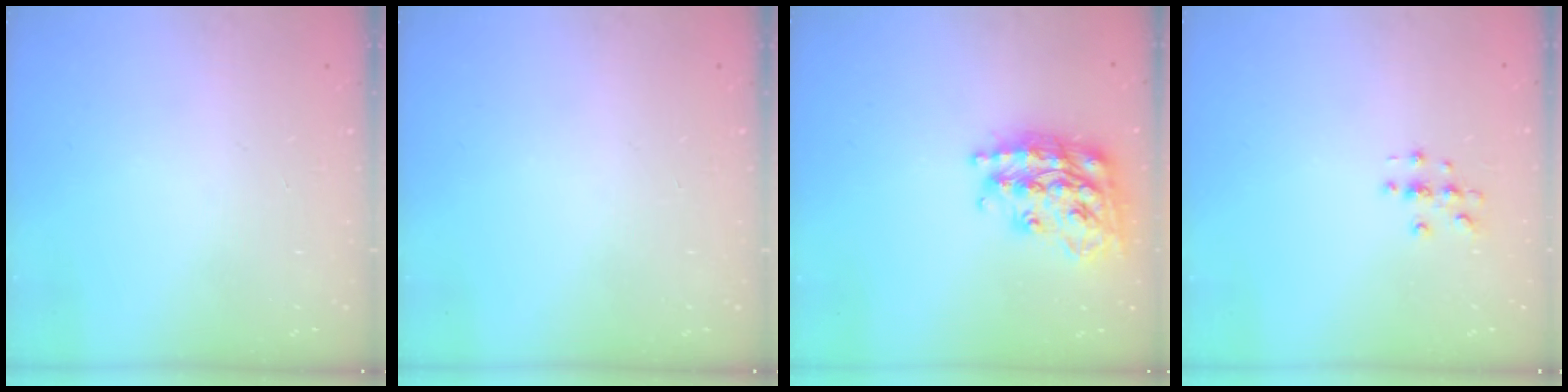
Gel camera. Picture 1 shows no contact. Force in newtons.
{"total": 0.0}
{"total": 22.0, "press": 21.9, "slide": 1.4}
{"total": 2.7, "press": 2.7, "slide": 0.3}